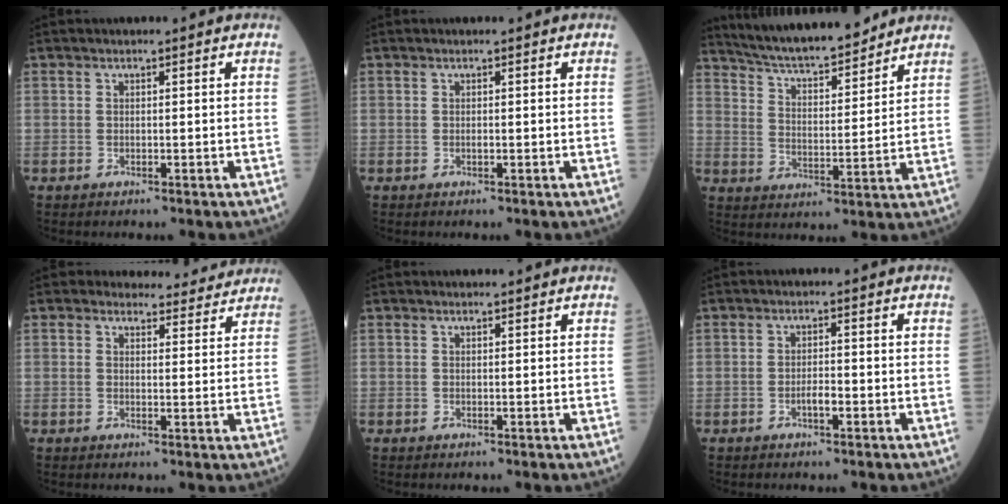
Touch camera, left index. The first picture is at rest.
{"total": 1.0, "force": [-1.0, 0.0, 0.0], "torque": [-0.002, -0.006, -0.016]}
{"total": 13.7, "force": [12.5, 1.8, 5.3], "torque": [-0.091, 0.000, 0.203]}
{"total": 5.9, "force": [5.6, 2.1, -0.2], "torque": [0.022, -0.007, 0.046]}
{"total": 0.0}
{"total": 2.1, "force": [-1.8, 0.3, 1.2], "torque": [-0.022, -0.004, -0.029]}